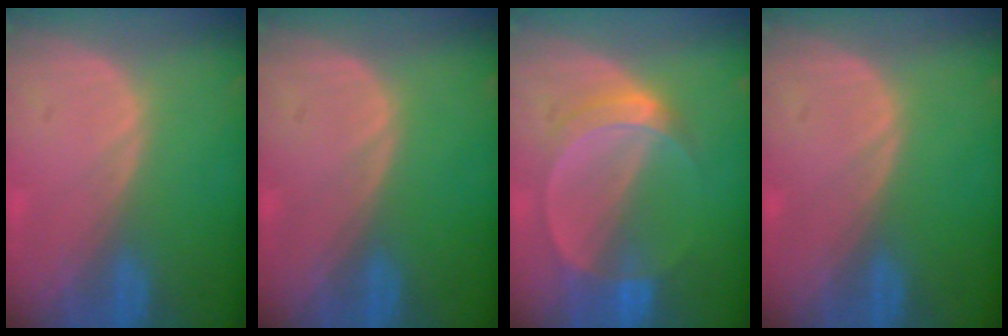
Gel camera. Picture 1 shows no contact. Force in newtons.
{"total": 0.0}
{"total": 5.7, "press": 5.2, "slide": 2.3}
{"total": 0.0}